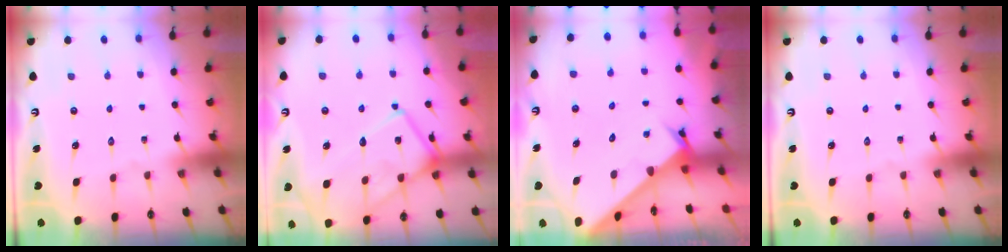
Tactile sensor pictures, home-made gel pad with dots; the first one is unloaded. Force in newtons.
{"total": 14.8, "press": 14.7, "slide": 0.9}
{"total": 2.4, "press": 2.4, "slide": 0.1}
{"total": 0.0}